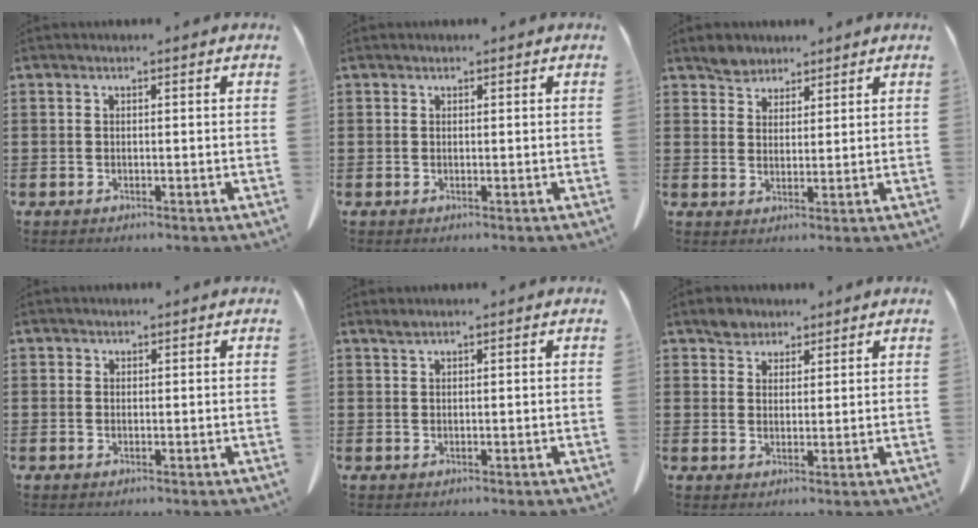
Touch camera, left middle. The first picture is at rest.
{"total": 0.0}
{"total": 3.3, "force": [2.8, 1.8, 0.3], "torque": [-0.009, 0.002, 0.053]}
{"total": 0.5, "force": [0.3, 0.5, 0.0], "torque": [-0.003, 0.003, 0.005]}
{"total": 0.9, "force": [0.8, 0.1, 0.5], "torque": [-0.012, 0.000, 0.015]}
{"total": 3.1, "force": [2.5, 1.8, 0.4], "torque": [-0.010, 0.005, 0.048]}